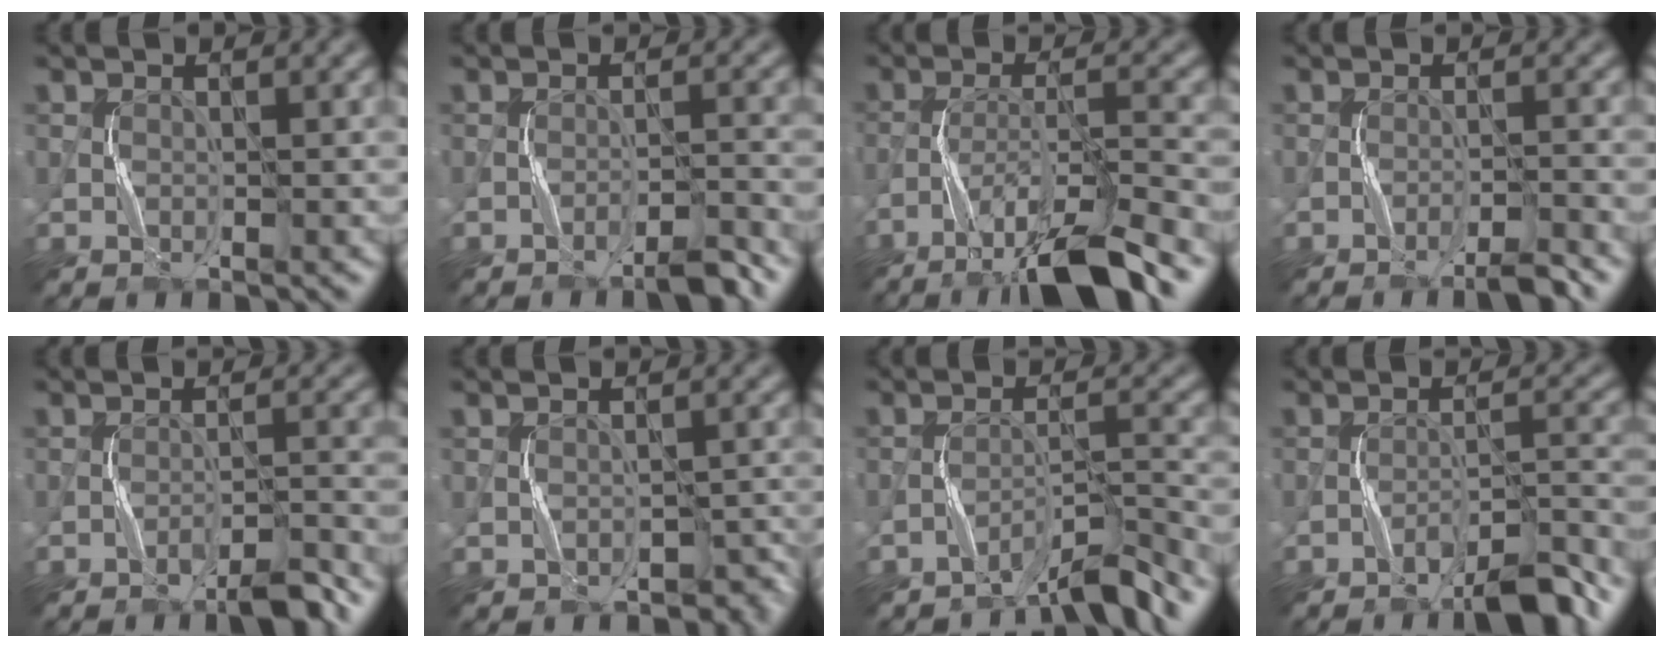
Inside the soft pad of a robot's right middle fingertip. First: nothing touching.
{"total": 2.7, "force": [-2.2, 0.0, 1.6], "torque": [-0.025, 0.010, -0.041]}
{"total": 8.8, "force": [-6.1, 1.1, 6.2], "torque": [-0.103, 0.010, -0.106]}
{"total": 2.3, "force": [-1.9, -0.1, 1.3], "torque": [-0.020, 0.007, -0.037]}
{"total": 3.7, "force": [-2.9, 0.2, 2.3], "torque": [-0.034, 0.011, -0.050]}
{"total": 2.5, "force": [-1.9, 1.5, 0.8], "torque": [-0.003, 0.000, -0.019]}
{"total": 4.5, "force": [-4.2, 0.1, 1.7], "torque": [-0.025, 0.010, -0.075]}
{"total": 5.7, "force": [-4.5, 0.7, 3.4], "torque": [-0.046, 0.016, -0.071]}